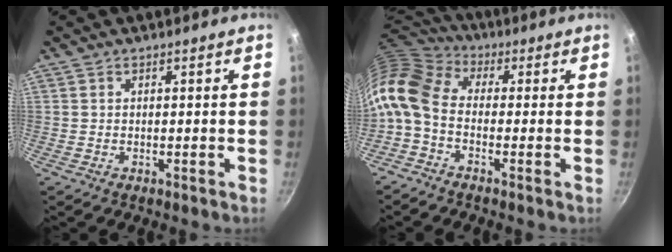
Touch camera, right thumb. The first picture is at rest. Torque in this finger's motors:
{"motor_torque": [0.04, 0.92, 1.86, -0.92, 0.66]}